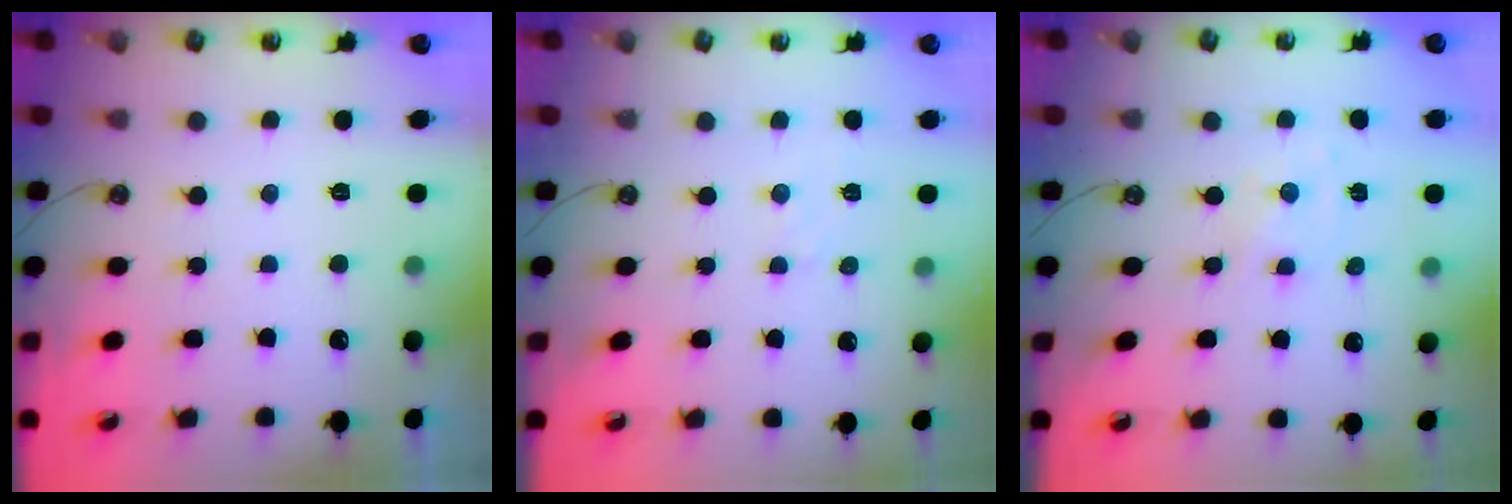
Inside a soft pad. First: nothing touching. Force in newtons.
{"total": 2.5, "press": 2.5, "slide": 0.4}
{"total": 0.6, "press": 0.6, "slide": 0.2}